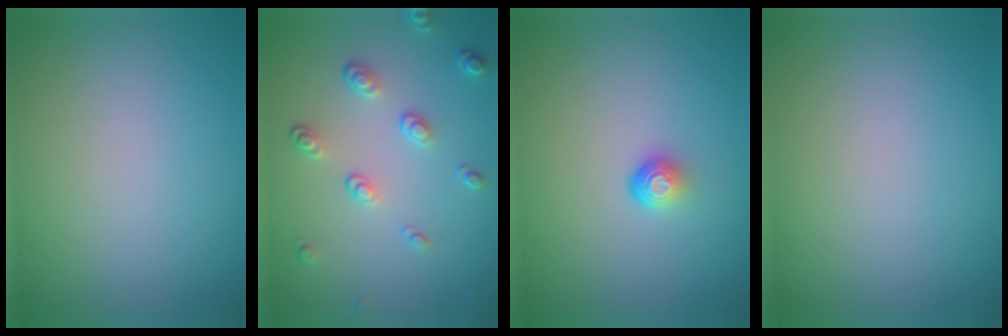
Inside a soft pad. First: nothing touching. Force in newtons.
{"total": 2.6, "press": 1.7, "slide": 2.0}
{"total": 1.7, "press": 1.1, "slide": 1.3}
{"total": 0.0}